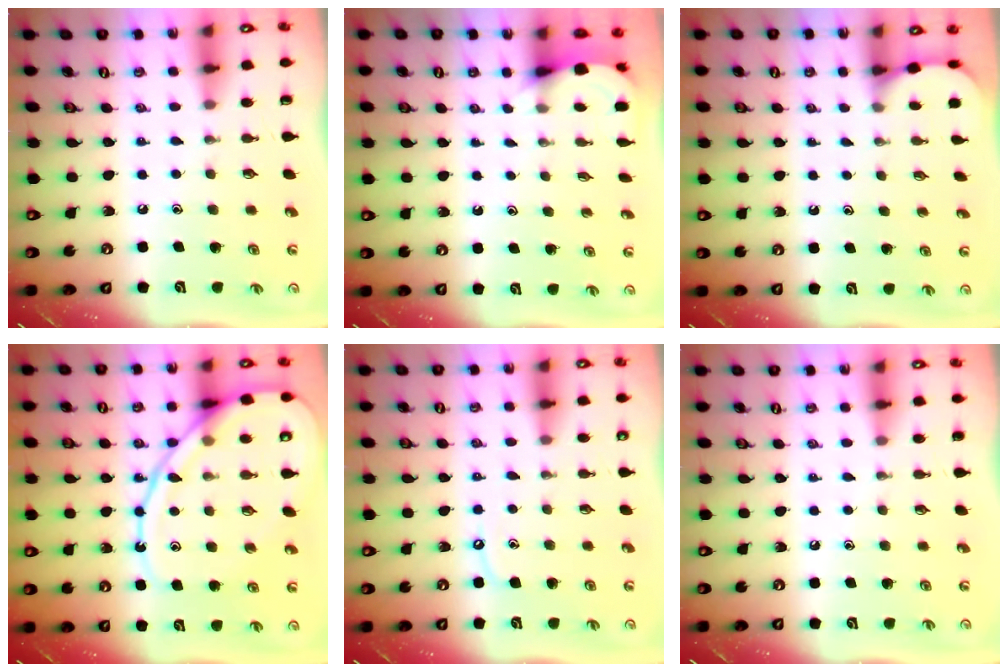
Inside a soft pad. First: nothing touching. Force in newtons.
{"total": 4.2, "press": 4.2, "slide": 0.4}
{"total": 1.8, "press": 1.8, "slide": 0.1}
{"total": 14.3, "press": 14.3, "slide": 1.3}
{"total": 5.1, "press": 5.1, "slide": 0.7}
{"total": 0.0}